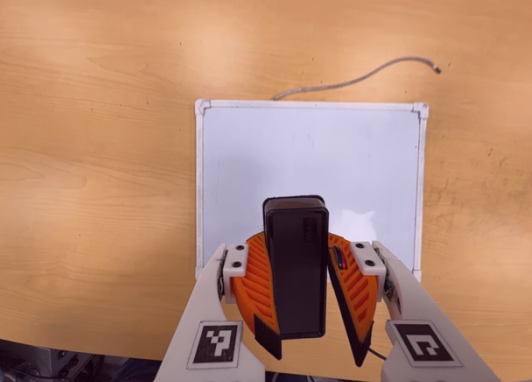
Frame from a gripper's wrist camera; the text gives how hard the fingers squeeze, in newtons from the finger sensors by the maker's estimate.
{"total": 9.5, "left": 9.7, "right": 9.2}